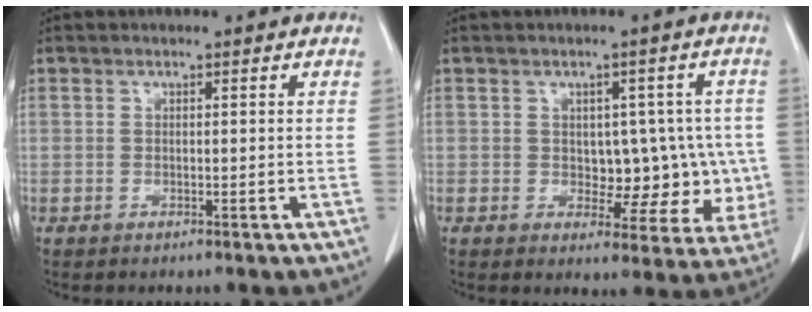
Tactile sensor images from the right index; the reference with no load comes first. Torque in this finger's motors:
{"motor_torque": [0.04, 0.25, 0.10, 0.00]}